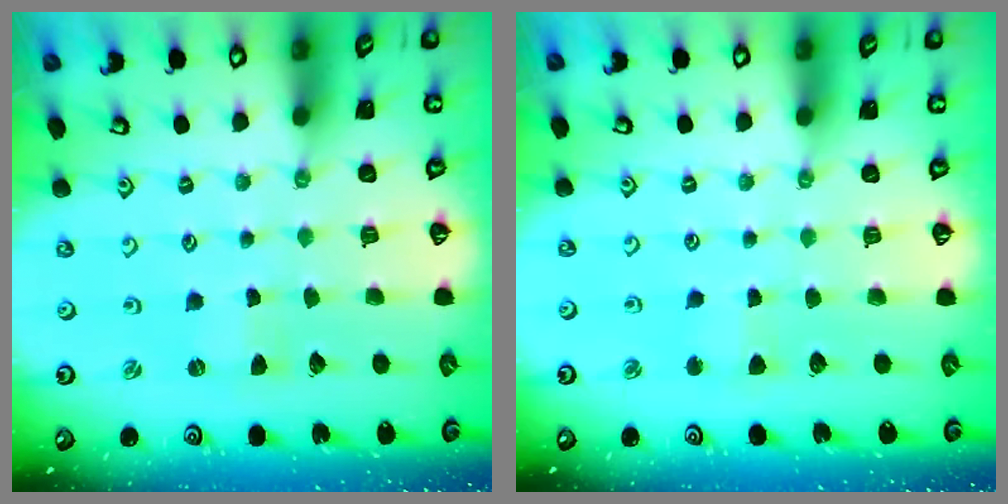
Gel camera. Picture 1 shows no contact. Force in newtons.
{"total": 2.5, "press": 2.5, "slide": 0.3}